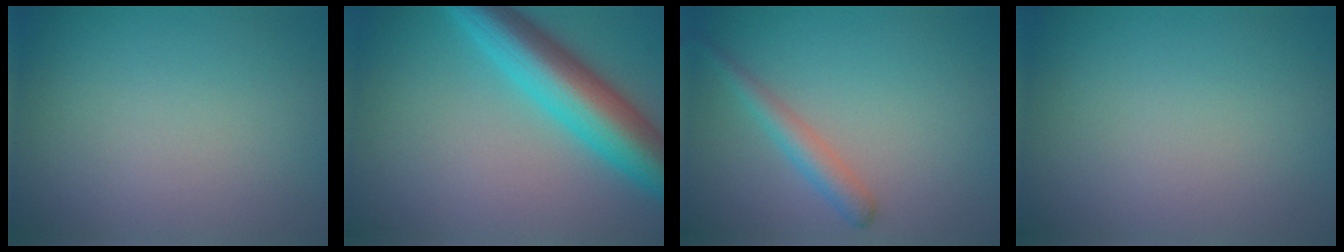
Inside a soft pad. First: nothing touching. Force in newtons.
{"total": 8.3, "press": 8.3, "slide": 0.2}
{"total": 2.2, "press": 2.2, "slide": 0.1}
{"total": 0.0}